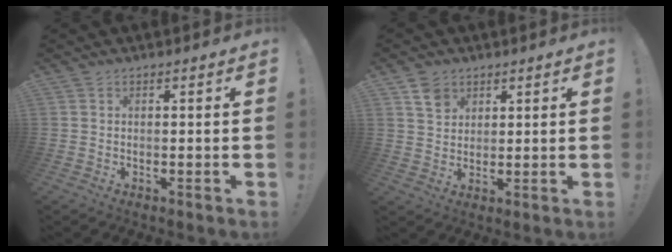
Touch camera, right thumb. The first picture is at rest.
{"total": 5.6, "force": [3.5, 4.0, 1.7], "torque": [-0.021, -0.014, 0.065]}